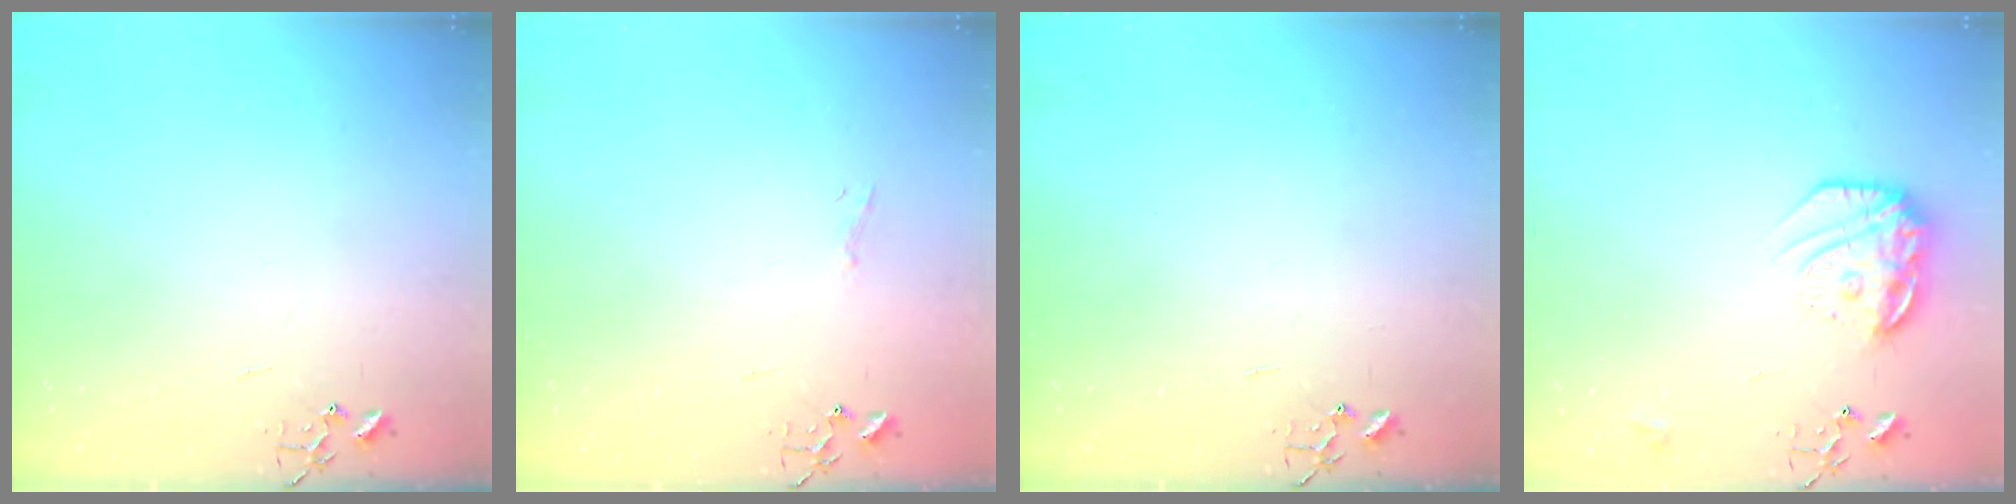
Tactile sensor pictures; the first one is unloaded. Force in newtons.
{"total": 4.2, "press": 4.2, "slide": 0.3}
{"total": 0.0}
{"total": 15.4, "press": 15.3, "slide": 1.0}